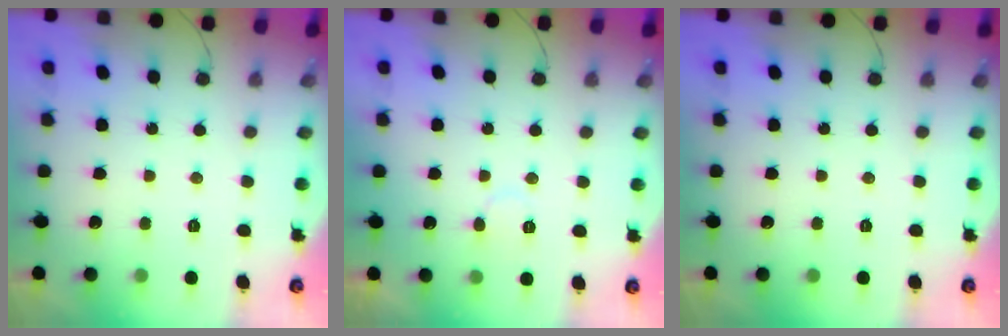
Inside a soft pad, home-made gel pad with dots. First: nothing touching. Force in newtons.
{"total": 5.6, "press": 5.6, "slide": 0.7}
{"total": 0.0}